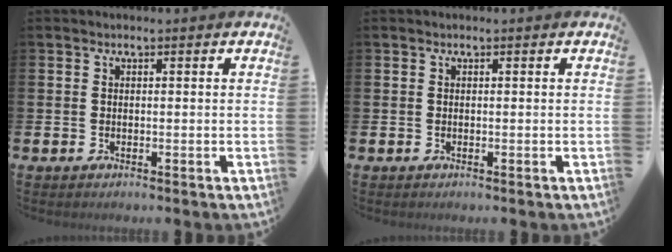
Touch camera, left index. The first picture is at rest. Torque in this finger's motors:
{"motor_torque": [-0.01, 0.00, 0.00, 0.01]}